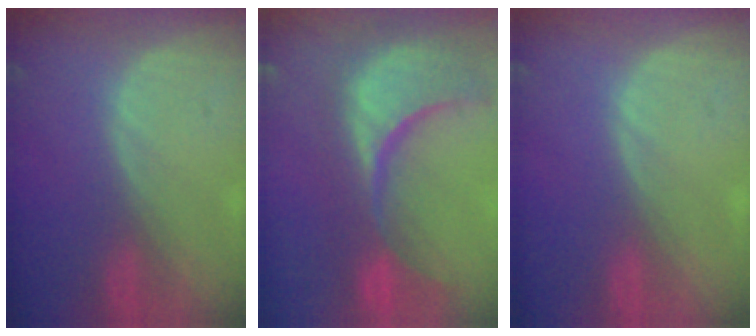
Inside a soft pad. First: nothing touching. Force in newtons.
{"total": 14.9, "press": 12.0, "slide": 8.9}
{"total": 0.0}